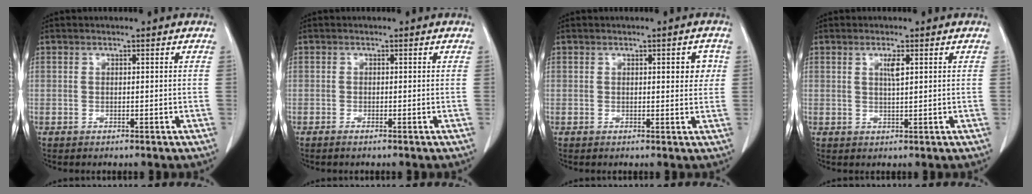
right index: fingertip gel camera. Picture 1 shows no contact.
{"total": 0.7, "force": [-0.5, -0.1, 0.4], "torque": [-0.010, -0.001, -0.010]}
{"total": 3.0, "force": [0.8, 1.1, 2.6], "torque": [-0.029, 0.000, 0.009]}
{"total": 1.9, "force": [0.8, 0.1, 1.8], "torque": [-0.036, -0.002, 0.014]}